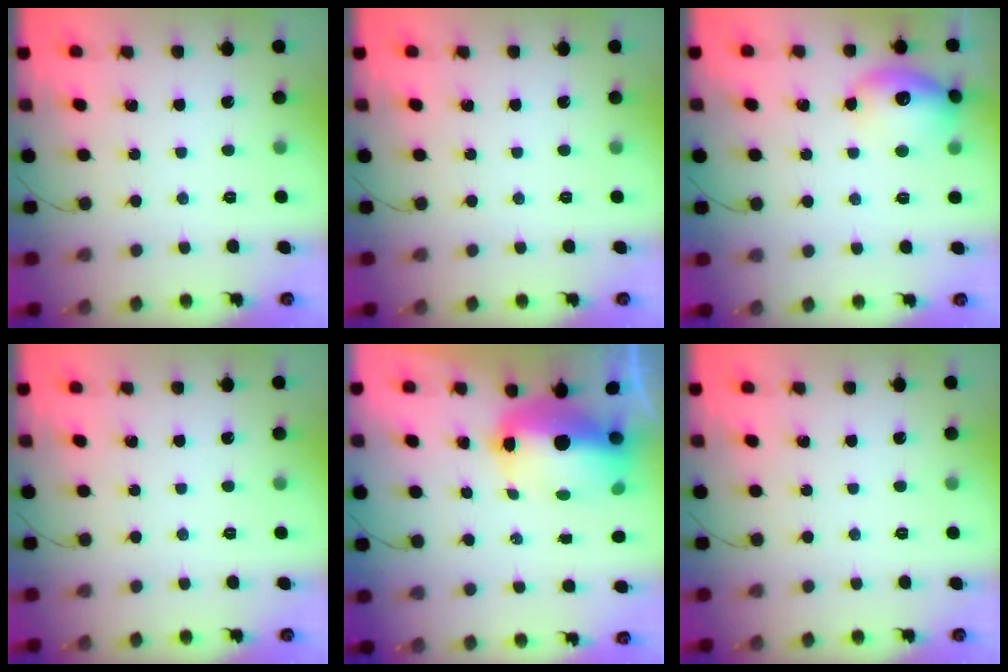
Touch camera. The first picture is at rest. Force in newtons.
{"total": 0.0}
{"total": 15.0, "press": 14.9, "slide": 1.2}
{"total": 0.0}
{"total": 11.3, "press": 11.0, "slide": 2.4}
{"total": 0.0}